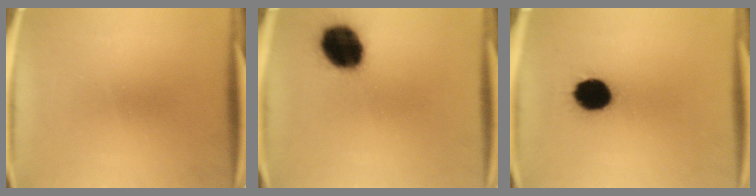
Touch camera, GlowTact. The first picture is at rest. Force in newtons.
{"total": 15.7}
{"total": 11.7}